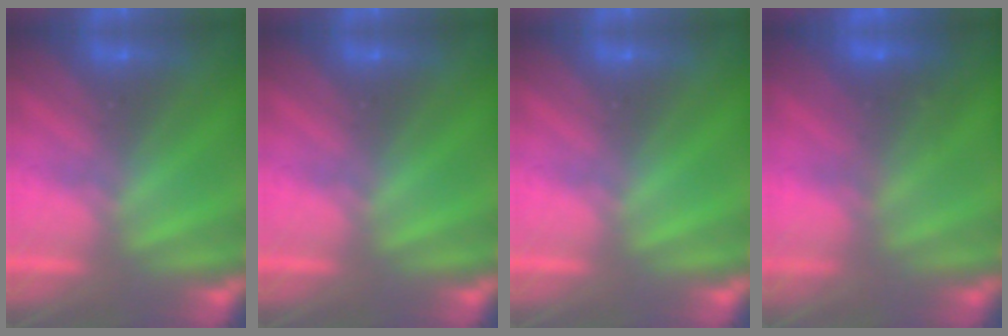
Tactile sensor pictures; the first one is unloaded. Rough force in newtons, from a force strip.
{"total": 0.0}
{"total": 0.0}
{"total": 8.6}